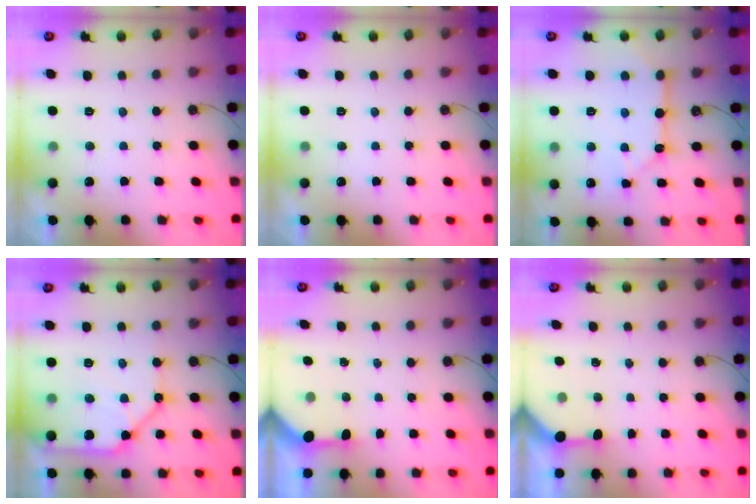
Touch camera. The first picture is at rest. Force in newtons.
{"total": 0.0}
{"total": 10.8, "press": 10.8, "slide": 0.6}
{"total": 14.1, "press": 13.9, "slide": 1.8}
{"total": 3.4, "press": 3.4, "slide": 0.4}
{"total": 3.2, "press": 3.1, "slide": 0.3}